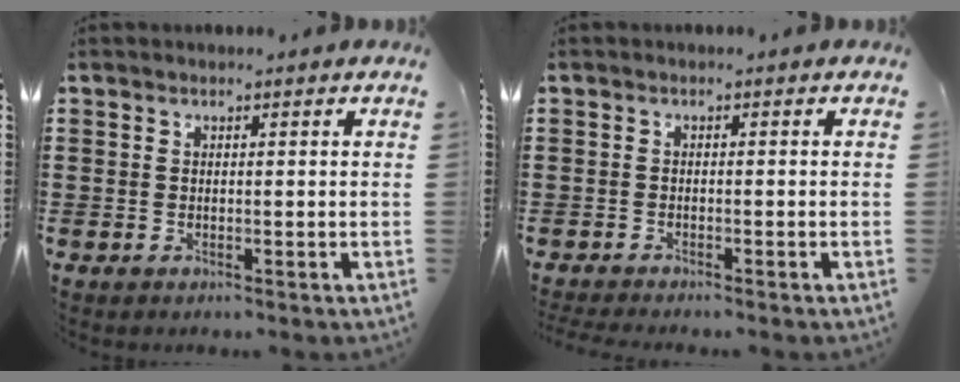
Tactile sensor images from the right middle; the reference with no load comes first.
{"total": 1.0, "force": [-1.0, 0.0, 0.2], "torque": [-0.004, -0.001, -0.020]}